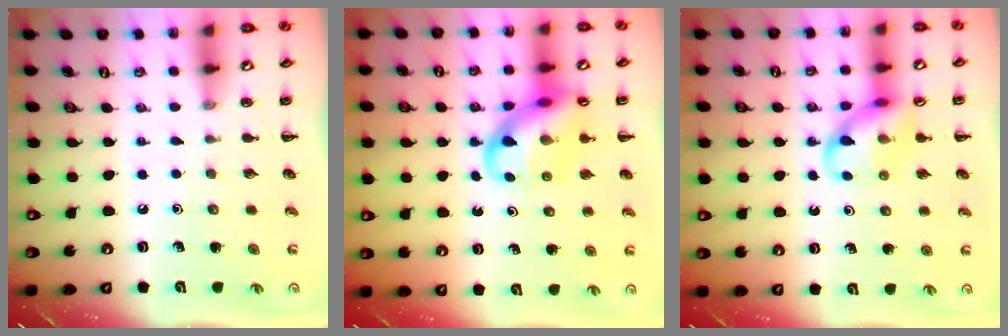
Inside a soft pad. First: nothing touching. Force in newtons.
{"total": 14.2, "press": 14.0, "slide": 2.5}
{"total": 11.6, "press": 11.5, "slide": 1.6}